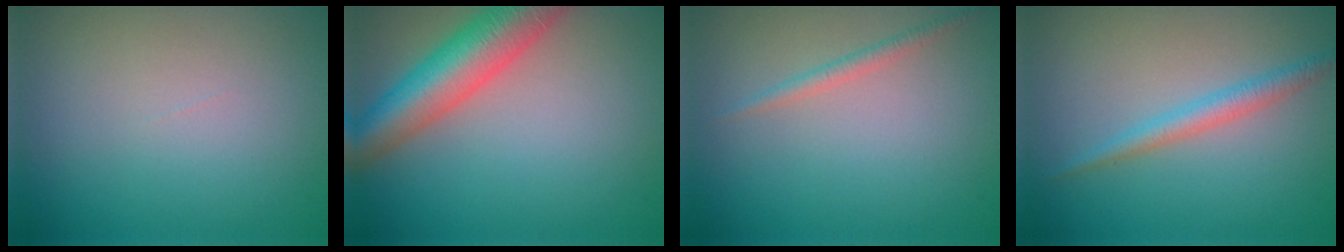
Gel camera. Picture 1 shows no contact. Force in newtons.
{"total": 7.5, "press": 7.5, "slide": 0.3}
{"total": 1.1, "press": 1.1, "slide": 0.0}
{"total": 2.0, "press": 2.0, "slide": 0.0}